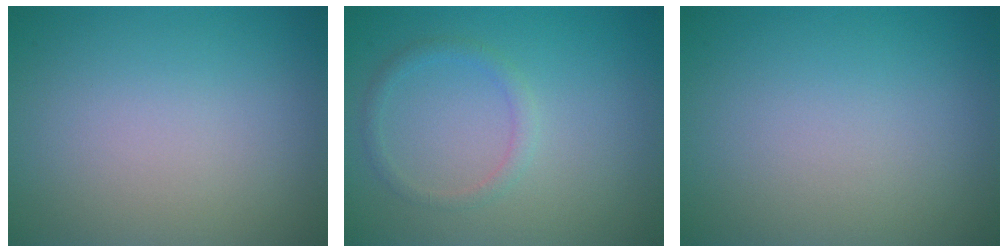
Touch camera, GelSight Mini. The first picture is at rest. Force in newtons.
{"total": 1.4, "press": 1.3, "slide": 0.2}
{"total": 0.0}